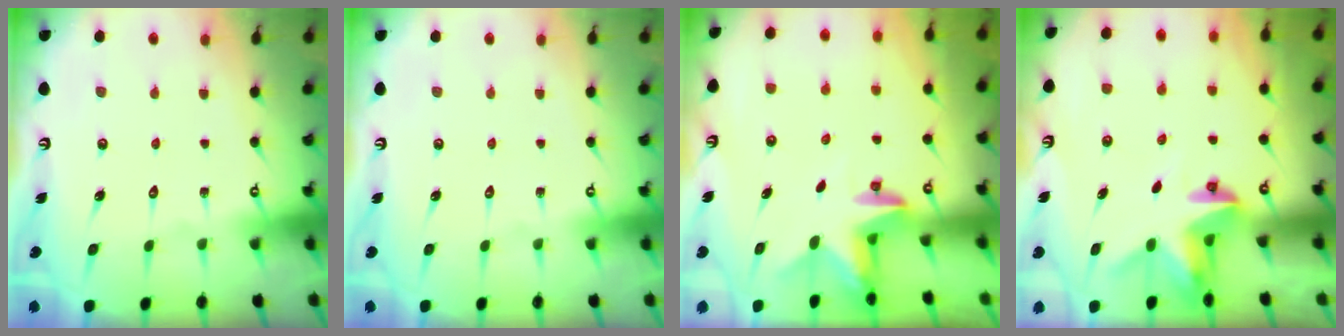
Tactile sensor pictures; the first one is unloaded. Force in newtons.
{"total": 0.0}
{"total": 2.4, "press": 2.3, "slide": 0.4}
{"total": 3.2, "press": 3.2, "slide": 0.1}